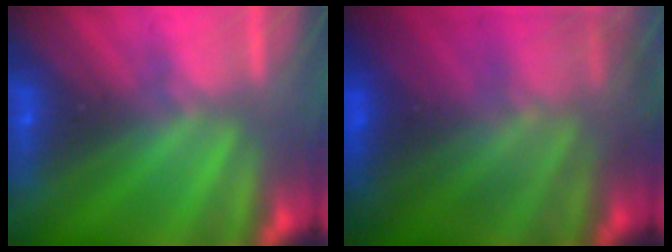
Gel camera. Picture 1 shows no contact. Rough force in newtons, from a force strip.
{"total": 7.4}